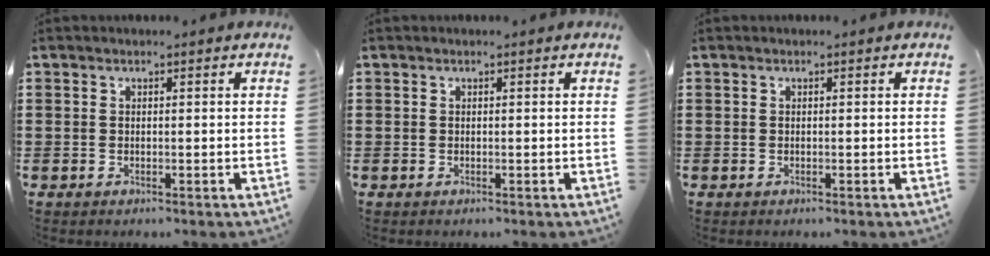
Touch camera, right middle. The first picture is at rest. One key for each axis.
{"total": 0.0}
{"total": 0.0}